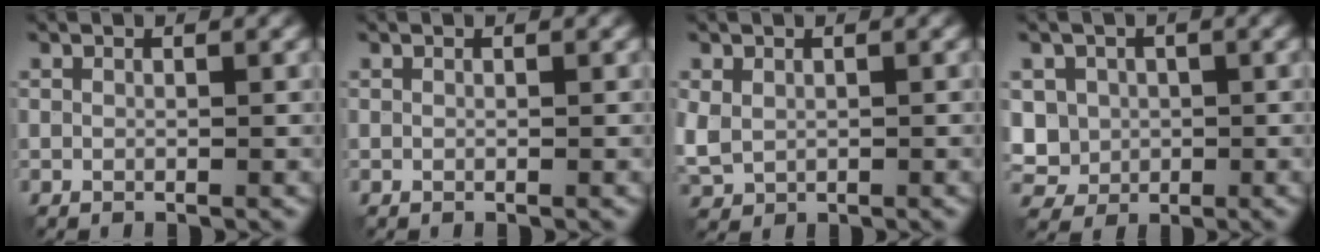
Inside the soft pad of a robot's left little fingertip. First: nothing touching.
{"total": 0.0}
{"total": 2.6, "force": [0.1, 2.0, 1.6], "torque": [-0.048, -0.005, 0.005]}
{"total": 4.5, "force": [0.7, 4.2, 1.5], "torque": [-0.032, 0.007, 0.013]}